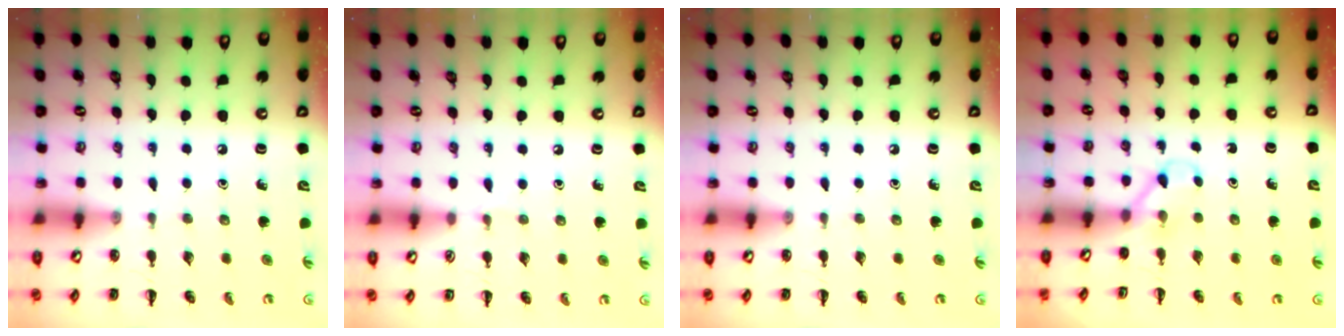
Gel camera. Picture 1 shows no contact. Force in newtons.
{"total": 2.9, "press": 2.8, "slide": 1.0}
{"total": 0.0}
{"total": 2.8, "press": 2.6, "slide": 1.0}